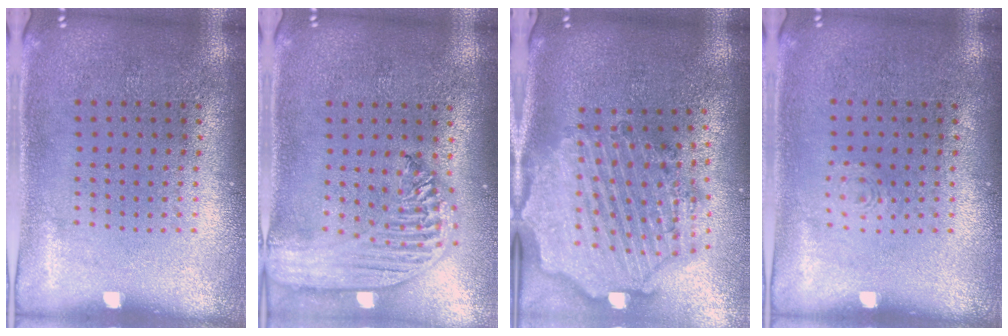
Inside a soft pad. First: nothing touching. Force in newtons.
{"total": 2.8, "press": 2.2, "slide": 1.6}
{"total": 3.6, "press": 3.0, "slide": 2.0}
{"total": 0.8, "press": 0.8, "slide": 0.2}